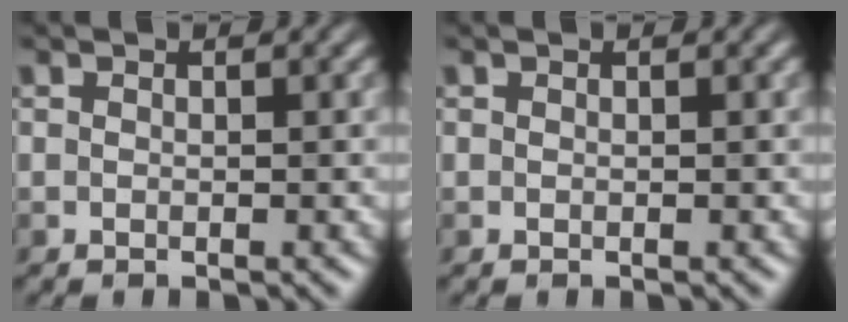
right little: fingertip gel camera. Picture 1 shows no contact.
{"total": 0.0}